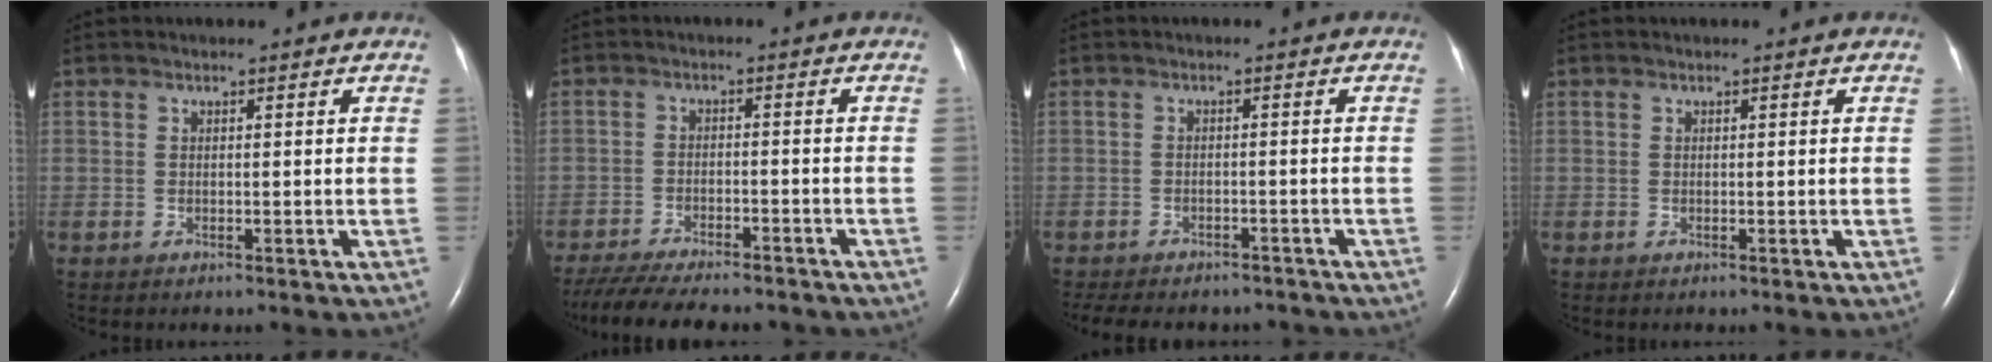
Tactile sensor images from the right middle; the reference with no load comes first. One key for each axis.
{"total": 15.8, "fx": -13.6, "fy": 3.2, "fz": 7.3, "tx": -0.147, "ty": -0.025, "tz": -0.194}
{"total": 12.1, "fx": -10.5, "fy": 4.5, "fz": 4.0, "tx": -0.086, "ty": 0.000, "tz": -0.131}
{"total": 0.0}